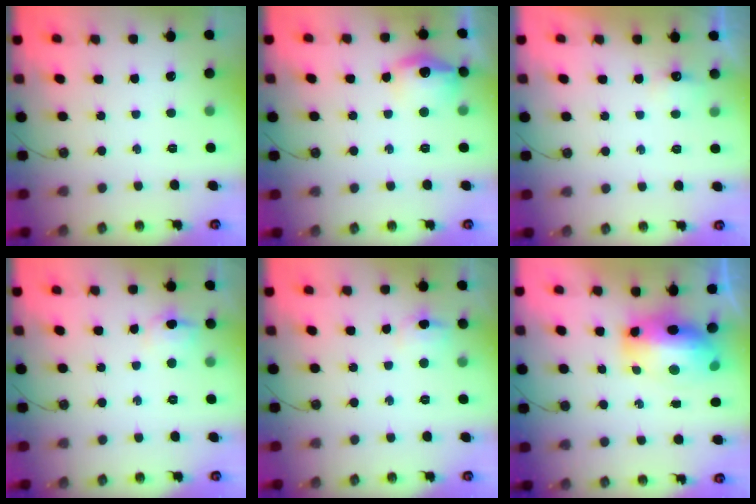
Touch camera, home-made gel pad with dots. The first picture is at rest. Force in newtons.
{"total": 13.4, "press": 13.4, "slide": 1.0}
{"total": 3.9, "press": 3.8, "slide": 0.6}
{"total": 5.2, "press": 4.9, "slide": 1.6}
{"total": 13.9, "press": 5.5, "slide": 12.8}
{"total": 14.5, "press": 14.3, "slide": 2.6}